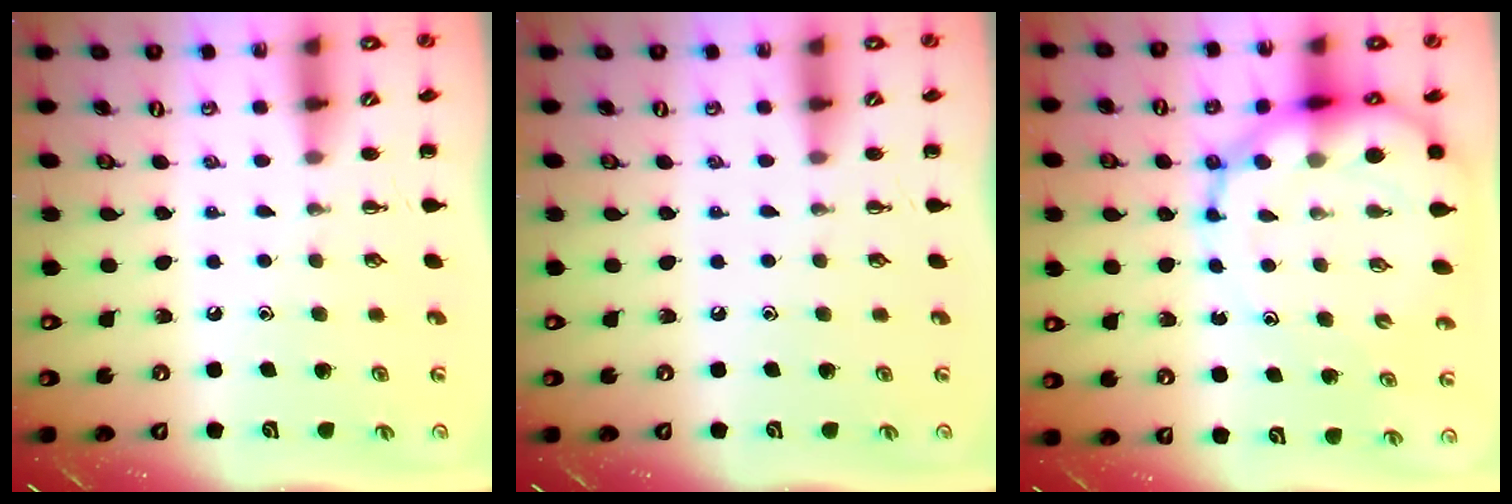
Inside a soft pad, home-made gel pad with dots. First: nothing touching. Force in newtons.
{"total": 0.0}
{"total": 16.4, "press": 15.7, "slide": 4.4}